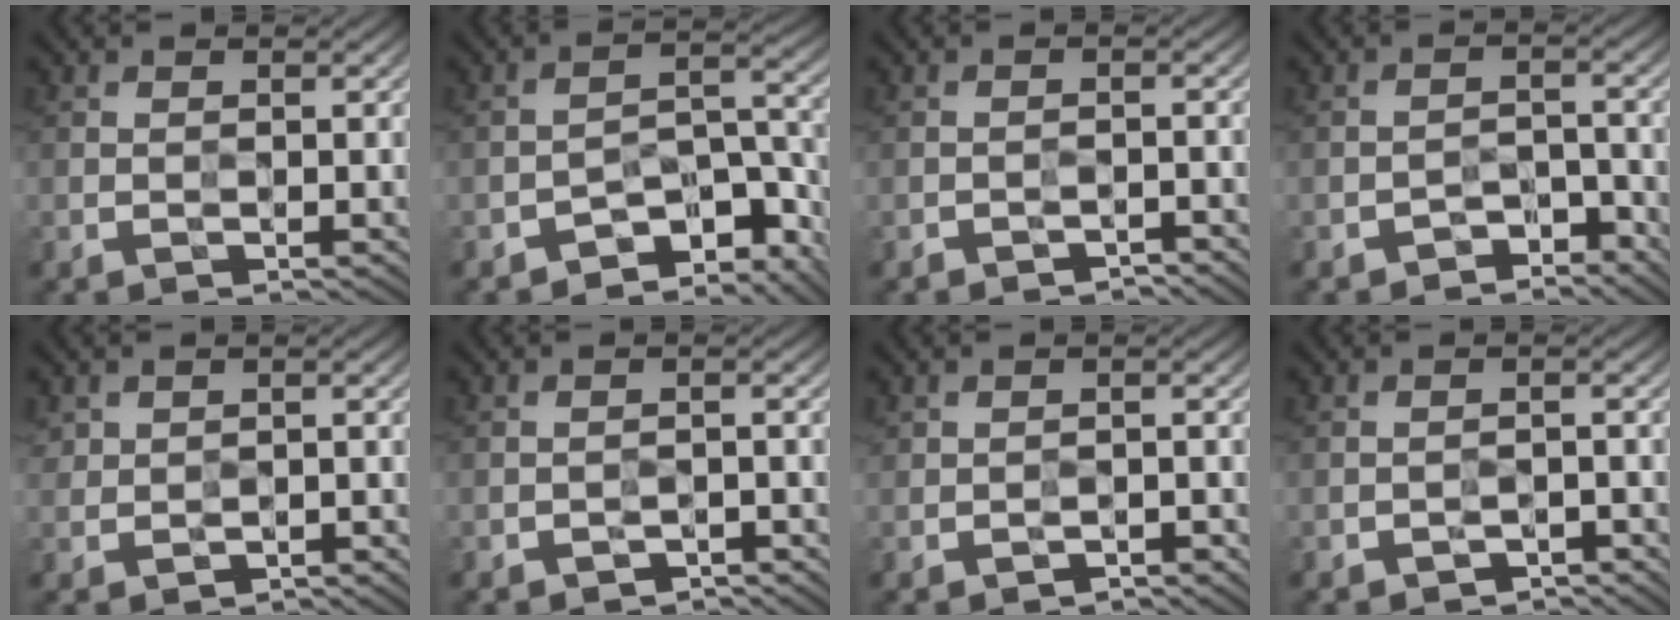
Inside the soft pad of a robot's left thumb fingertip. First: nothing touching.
{"total": 8.7, "force": [-6.2, 3.5, 4.9], "torque": [-0.058, 0.000, -0.105]}
{"total": 2.0, "force": [-1.9, 0.6, 0.5], "torque": [-0.001, 0.002, -0.030]}
{"total": 3.3, "force": [-2.9, 1.3, 0.9], "torque": [-0.009, 0.008, -0.050]}
{"total": 2.1, "force": [-0.3, 2.0, 0.6], "torque": [-0.008, -0.013, -0.006]}
{"total": 2.3, "force": [-1.9, 0.9, 0.8], "torque": [-0.007, 0.003, -0.028]}
{"total": 1.7, "force": [-1.3, 1.0, 0.5], "torque": [-0.005, 0.000, -0.019]}
{"total": 2.6, "force": [-2.2, 1.1, 0.9], "torque": [-0.010, 0.001, -0.031]}